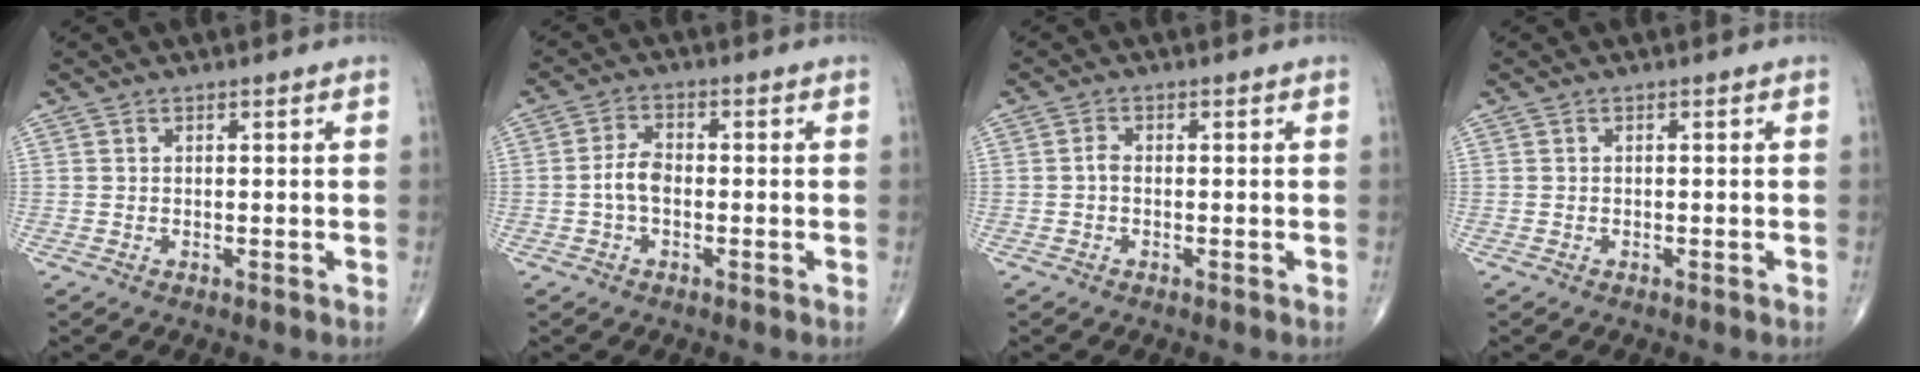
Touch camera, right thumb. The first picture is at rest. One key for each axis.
{"total": 4.0, "fx": -0.9, "fy": 2.3, "fz": 3.2, "tx": -0.062, "ty": 0.015, "tz": -0.022}
{"total": 1.2, "fx": -0.3, "fy": 0.7, "fz": 0.9, "tx": -0.015, "ty": 0.002, "tz": -0.008}
{"total": 0.0}